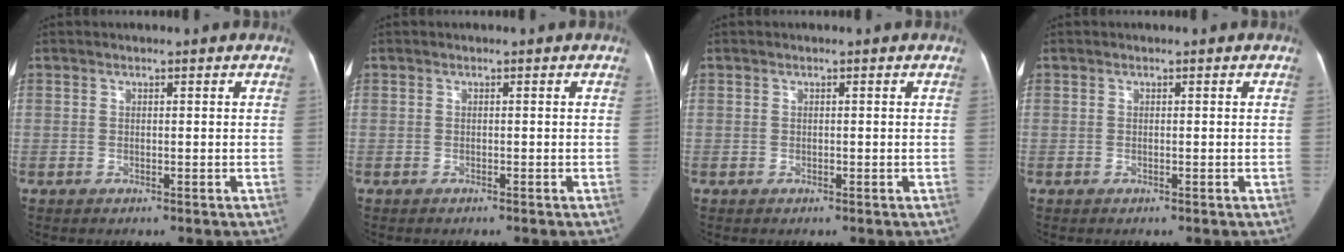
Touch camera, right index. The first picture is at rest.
{"total": 0.0}
{"total": 0.0}
{"total": 0.0}